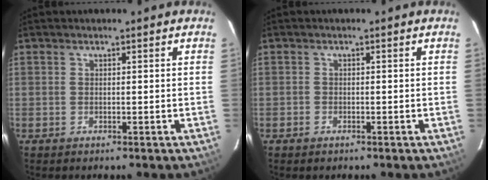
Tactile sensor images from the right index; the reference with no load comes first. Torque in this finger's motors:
{"motor_torque": [0.15, -0.16, -0.01, -0.01]}